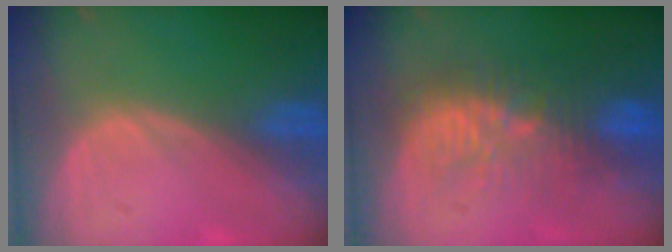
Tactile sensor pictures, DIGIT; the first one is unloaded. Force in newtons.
{"total": 9.5, "press": 8.9, "slide": 3.2}